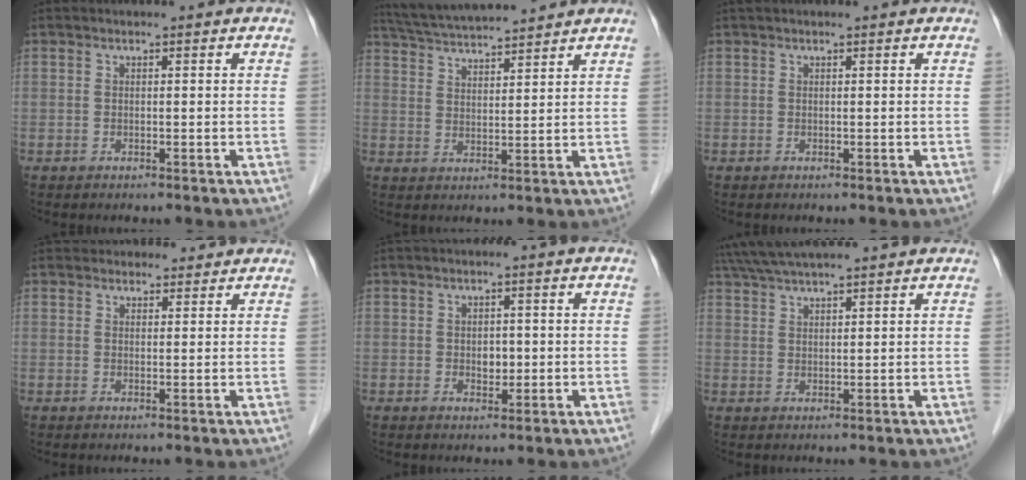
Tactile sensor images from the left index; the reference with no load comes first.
{"total": 10.7, "force": [10.0, -0.3, 3.8], "torque": [-0.078, 0.026, 0.166]}
{"total": 1.2, "force": [1.0, -0.1, 0.6], "torque": [-0.011, 0.022, 0.020]}
{"total": 4.2, "force": [3.9, 1.7, 0.0], "torque": [0.009, 0.015, 0.047]}
{"total": 2.0, "force": [-0.1, 1.4, 1.4], "torque": [-0.023, 0.001, 0.002]}
{"total": 11.0, "force": [9.8, 0.7, 5.1], "torque": [-0.093, 0.043, 0.152]}